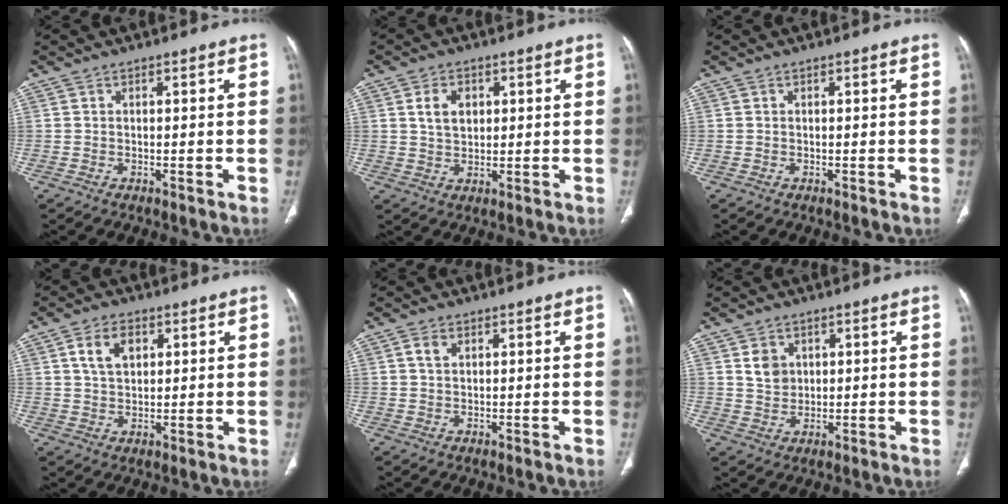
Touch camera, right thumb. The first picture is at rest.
{"total": 5.1, "force": [1.6, 3.6, 3.3], "torque": [-0.040, -0.006, 0.031]}
{"total": 0.0}
{"total": 6.1, "force": [2.3, 4.0, 4.1], "torque": [-0.062, -0.005, 0.043]}
{"total": 2.2, "force": [1.0, 1.4, 1.5], "torque": [-0.028, 0.001, 0.020]}
{"total": 4.1, "force": [1.5, 3.3, 1.8], "torque": [-0.014, -0.010, 0.031]}